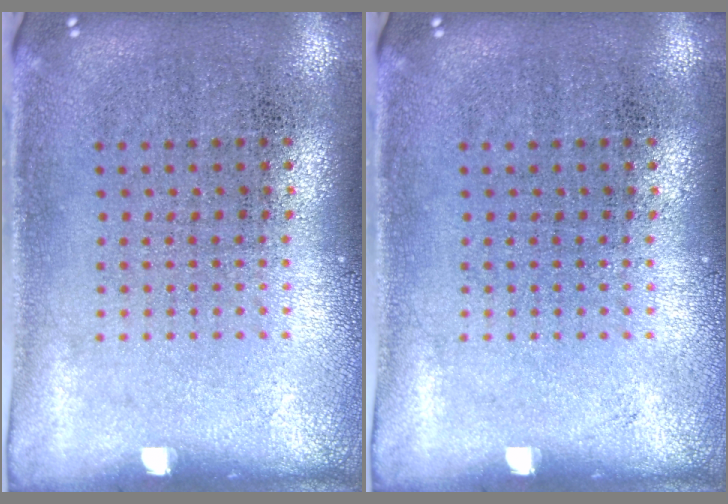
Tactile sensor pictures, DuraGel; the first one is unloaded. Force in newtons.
{"total": 0.0}